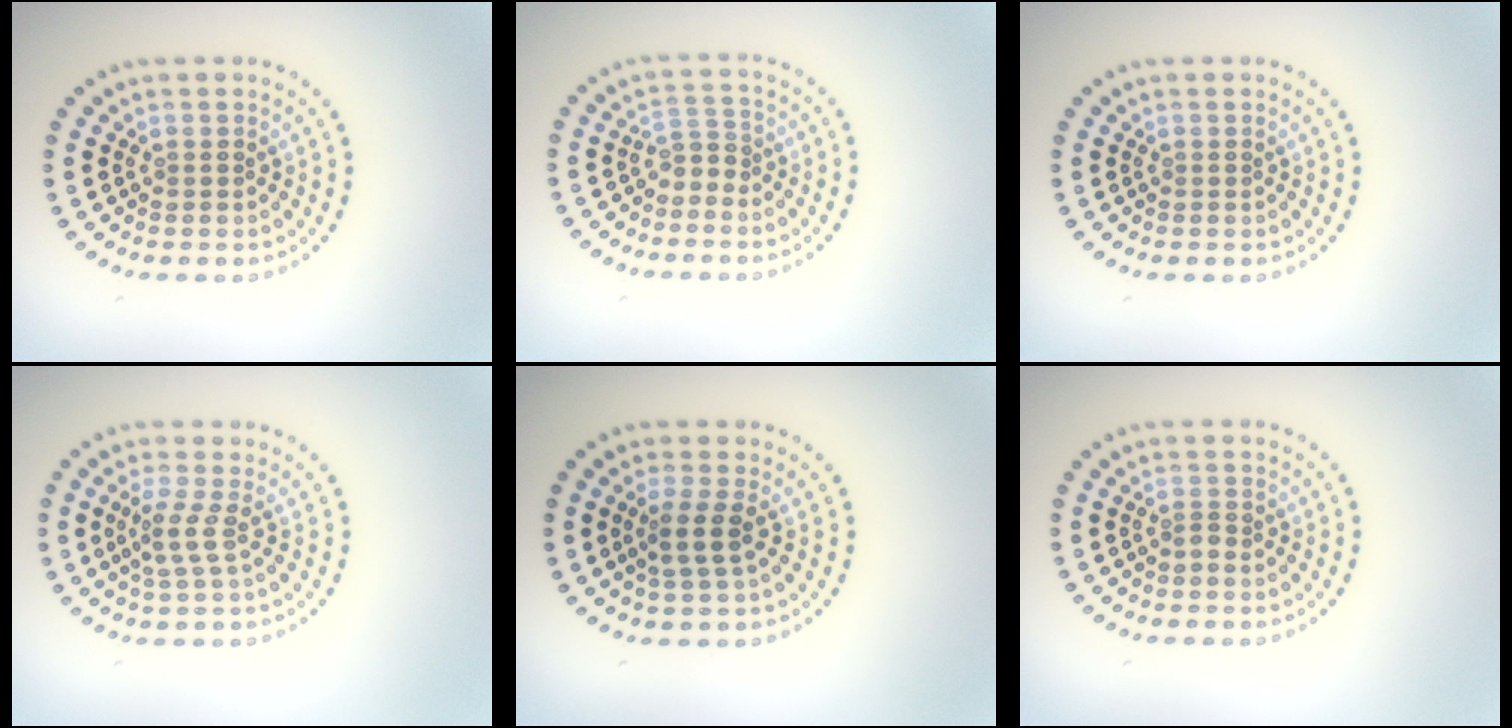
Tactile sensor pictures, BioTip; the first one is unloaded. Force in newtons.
{"total": 1.6, "press": 1.1, "slide": 1.2}
{"total": 0.0}
{"total": 2.0, "press": 1.4, "slide": 1.5}
{"total": 2.2, "press": 1.8, "slide": 1.2}
{"total": 0.9, "press": 0.5, "slide": 0.7}